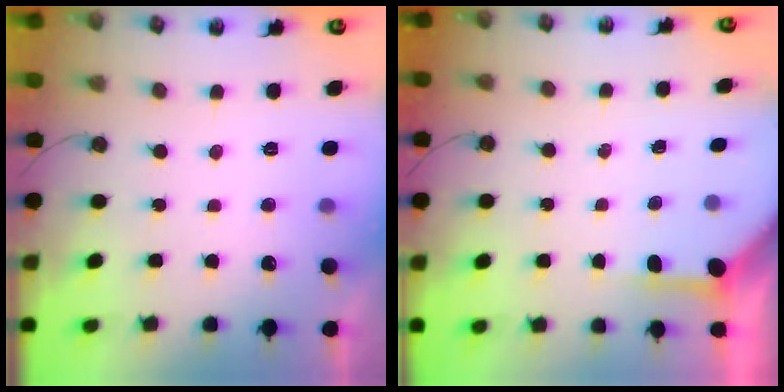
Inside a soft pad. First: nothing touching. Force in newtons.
{"total": 3.9, "press": 3.9, "slide": 0.4}